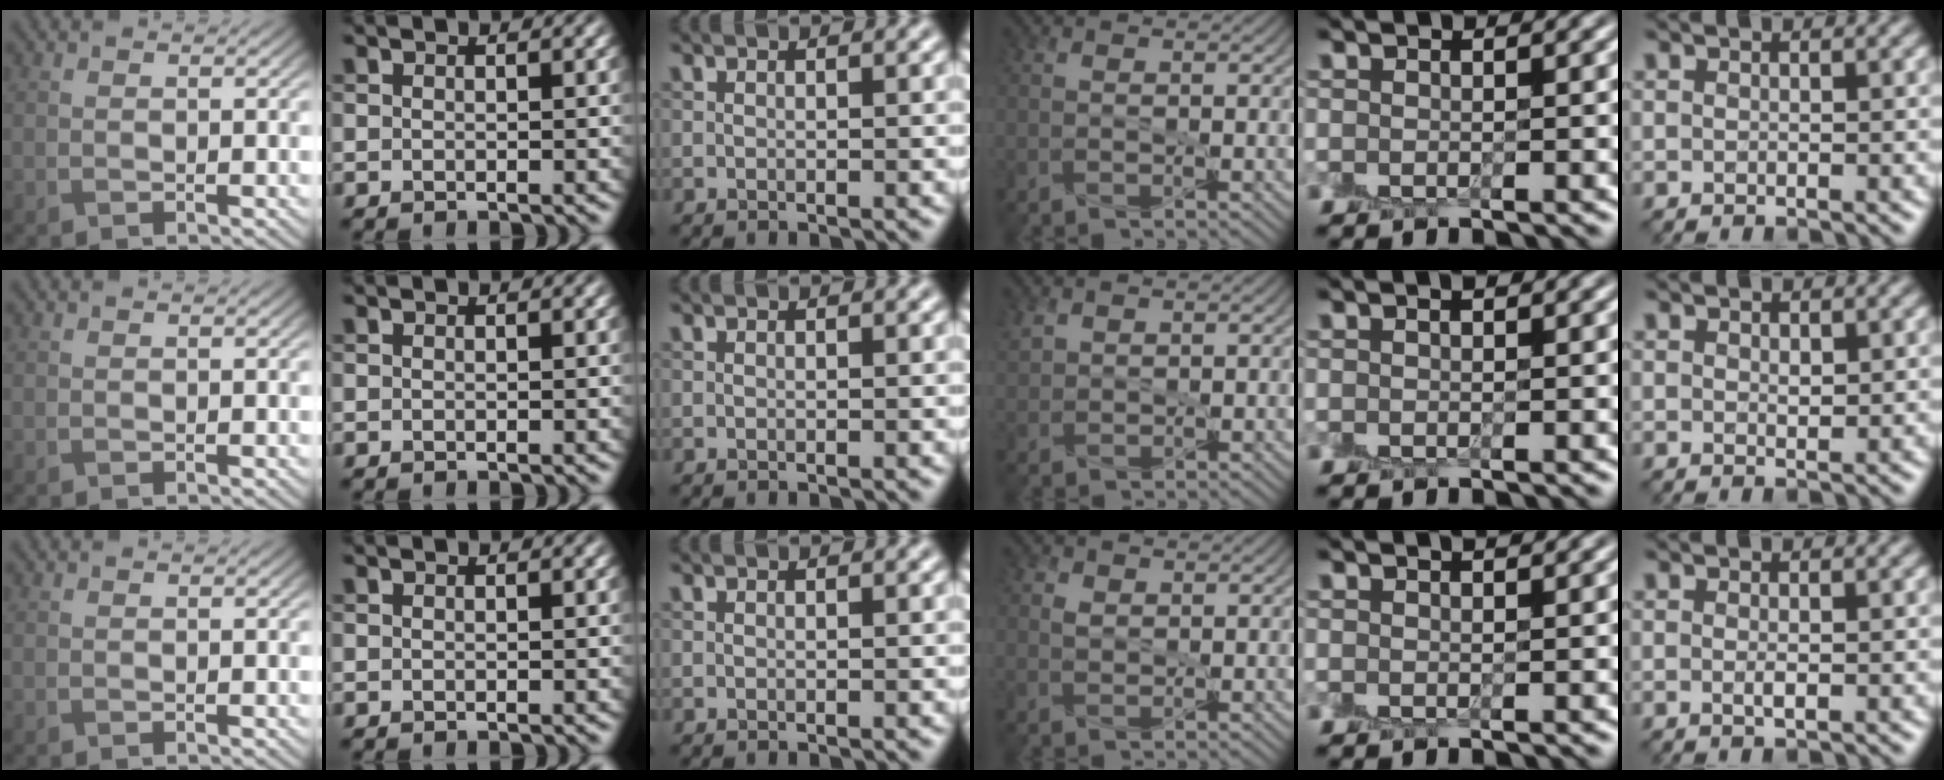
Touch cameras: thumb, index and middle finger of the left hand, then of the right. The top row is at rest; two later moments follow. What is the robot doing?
{"motion": "peel", "object": "sticky note"}